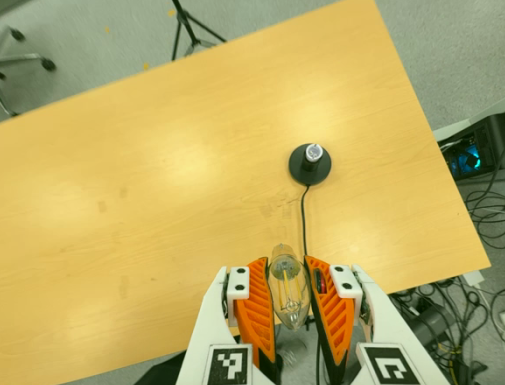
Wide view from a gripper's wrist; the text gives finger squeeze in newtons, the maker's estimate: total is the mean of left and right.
{"total": 21.4, "left": 23.5, "right": 19.3}